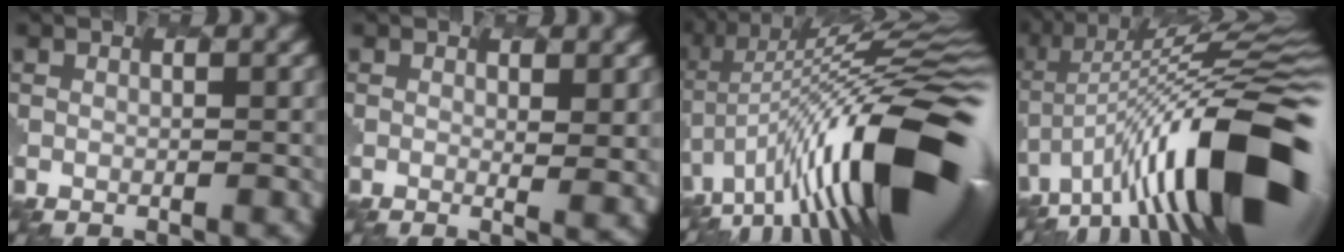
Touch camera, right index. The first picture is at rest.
{"total": 1.7, "force": [0.5, 0.2, 1.6], "torque": [-0.026, -0.002, 0.003]}
{"total": 17.0, "force": [-4.6, 5.8, 15.3], "torque": [-0.231, 0.035, -0.095]}
{"total": 14.2, "force": [-5.4, 4.1, 12.5], "torque": [-0.198, 0.032, -0.098]}